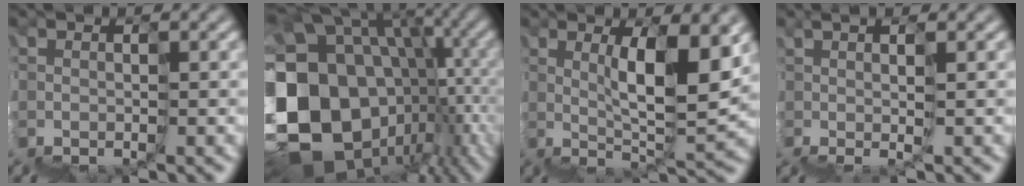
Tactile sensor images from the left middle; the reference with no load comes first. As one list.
[{"total": 14.5, "force": [-2.1, 12.2, 7.6], "torque": [-0.140, 0.012, -0.022]}, {"total": 4.5, "force": [3.3, -1.6, 2.6], "torque": [-0.037, 0.022, 0.062]}, {"total": 2.3, "force": [1.1, -1.1, 1.7], "torque": [-0.008, -0.003, 0.032]}]